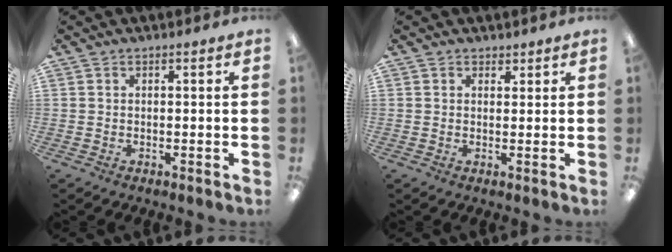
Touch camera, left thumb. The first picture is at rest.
{"total": 1.5, "force": [1.1, 1.1, 0.0], "torque": [0.008, 0.000, 0.018]}